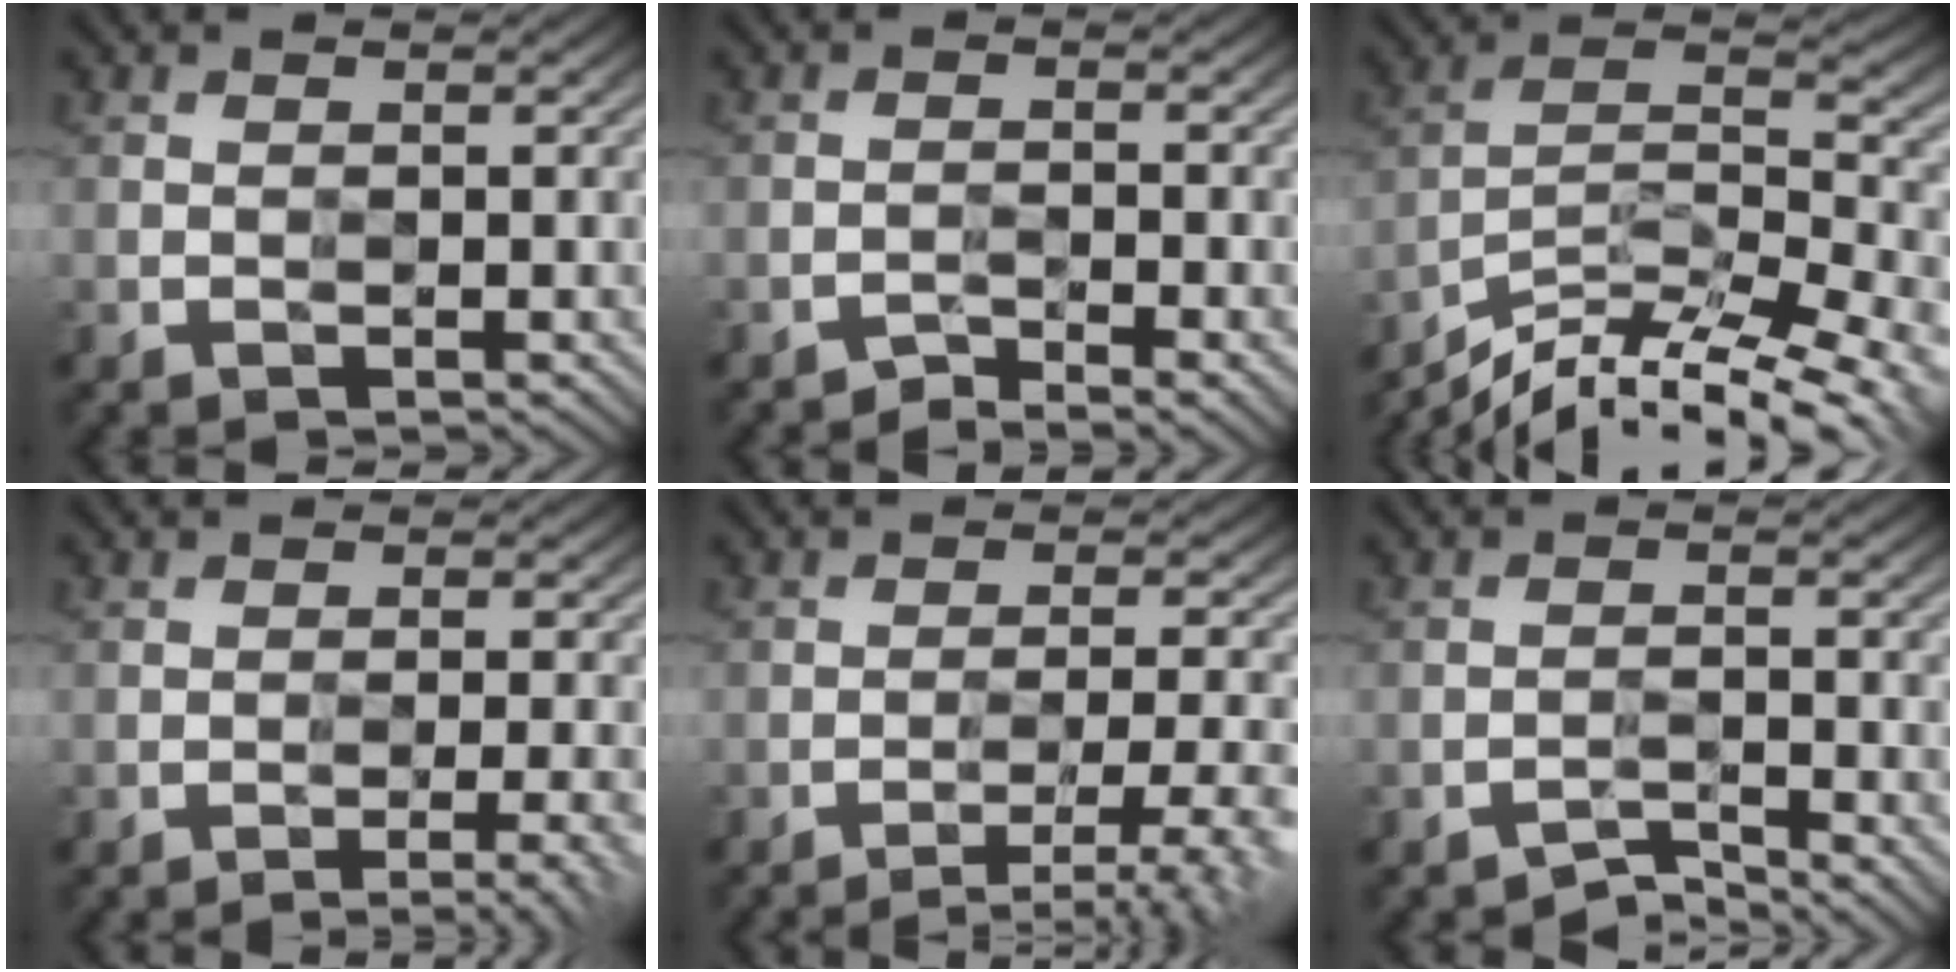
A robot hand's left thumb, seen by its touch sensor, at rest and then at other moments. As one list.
[{"total": 2.7, "force": [-2.3, 0.3, 1.4], "torque": [-0.021, 0.002, -0.048]}, {"total": 15.2, "force": [-12.0, 4.1, 8.3], "torque": [-0.151, -0.006, -0.193]}, {"total": 4.4, "force": [-2.8, 0.7, 3.4], "torque": [-0.044, 0.009, -0.047]}, {"total": 7.5, "force": [-5.0, 1.2, 5.5], "torque": [-0.088, 0.009, -0.070]}, {"total": 2.9, "force": [-2.7, 0.2, 1.0], "torque": [-0.013, 0.005, -0.053]}]